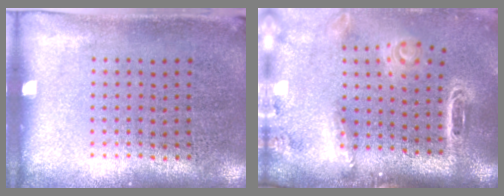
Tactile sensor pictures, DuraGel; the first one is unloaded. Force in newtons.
{"total": 3.0, "press": 2.1, "slide": 2.1}